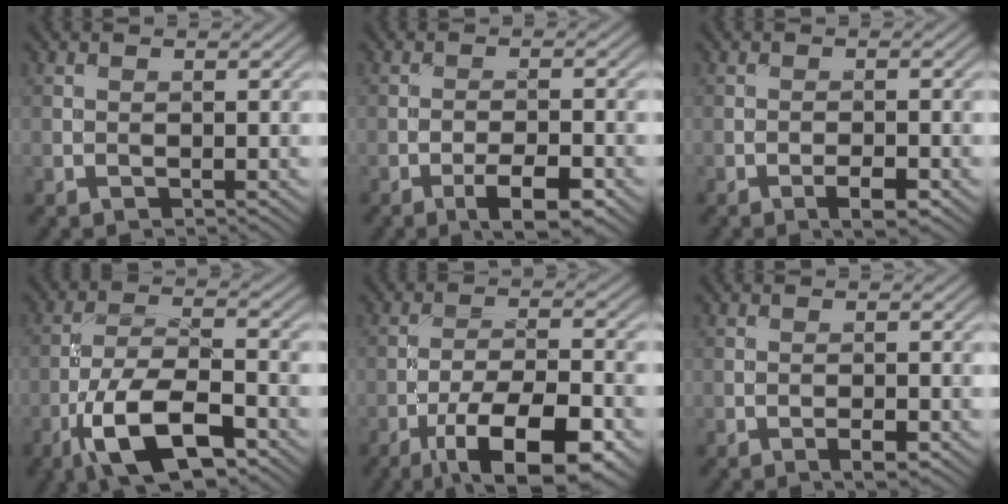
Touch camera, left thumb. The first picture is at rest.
{"total": 4.9, "force": [-2.9, 1.3, 3.8], "torque": [-0.065, 0.006, -0.045]}
{"total": 2.6, "force": [-1.4, 0.7, 2.0], "torque": [-0.037, 0.002, -0.027]}
{"total": 11.6, "force": [-6.2, 4.2, 8.8], "torque": [-0.167, -0.003, -0.128]}
{"total": 13.0, "force": [-7.4, 4.3, 9.8], "torque": [-0.172, -0.004, -0.124]}
{"total": 1.8, "force": [-1.0, 0.5, 1.4], "torque": [-0.025, 0.002, -0.019]}